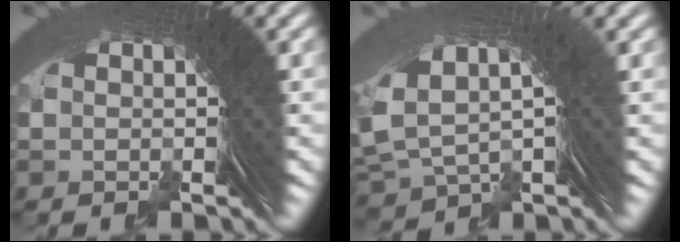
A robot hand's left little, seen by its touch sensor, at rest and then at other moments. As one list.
[{"total": 7.9, "force": [2.4, 5.4, 5.3], "torque": [-0.113, 0.003, 0.042]}]